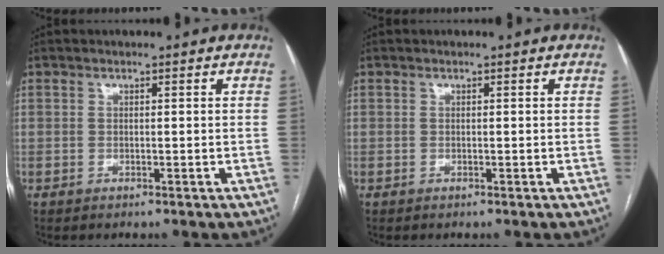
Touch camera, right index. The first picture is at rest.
{"total": 0.0}